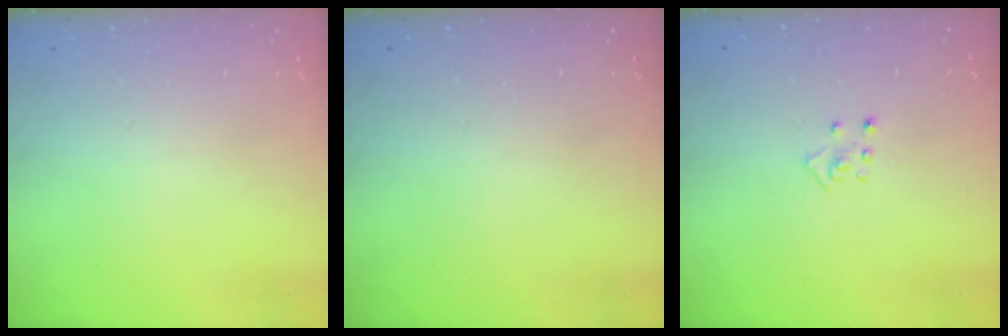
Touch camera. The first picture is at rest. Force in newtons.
{"total": 0.0}
{"total": 2.7, "press": 2.7, "slide": 0.2}